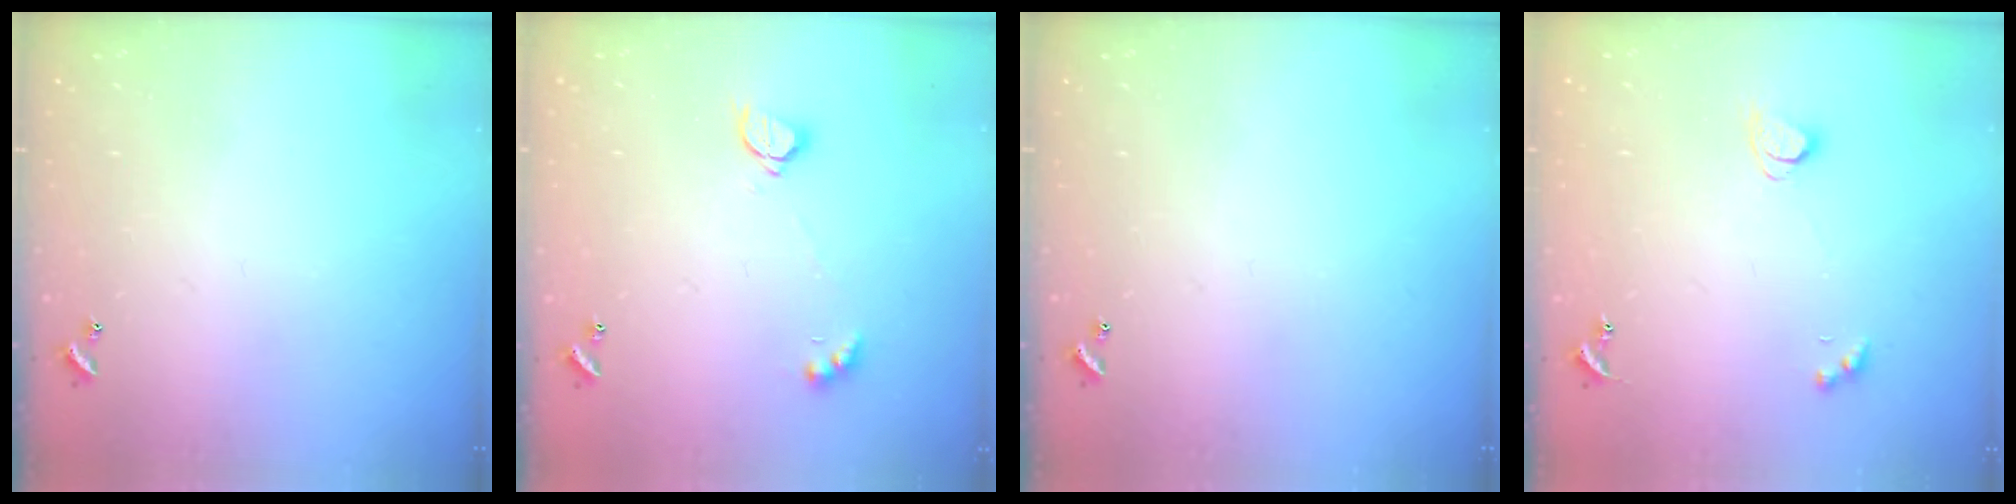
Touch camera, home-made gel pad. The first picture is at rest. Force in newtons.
{"total": 2.3, "press": 2.3, "slide": 0.3}
{"total": 0.0}
{"total": 1.9, "press": 1.9, "slide": 0.4}